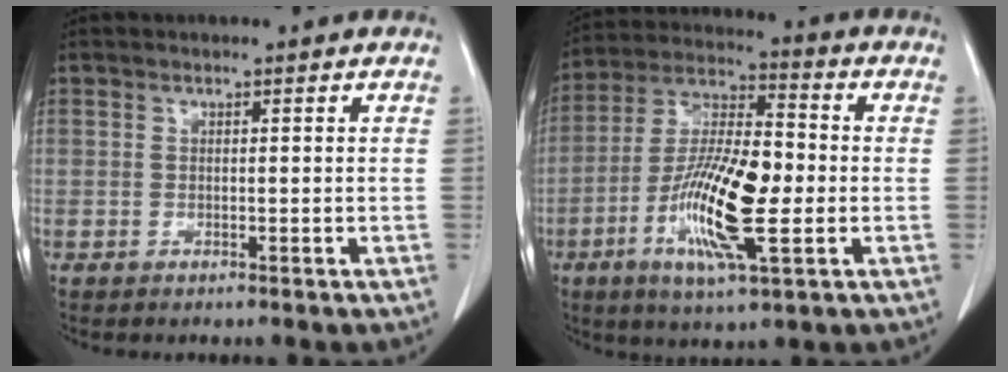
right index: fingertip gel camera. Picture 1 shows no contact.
{"total": 15.6, "force": [-3.3, 3.4, 14.8], "torque": [-0.289, -0.003, -0.061]}